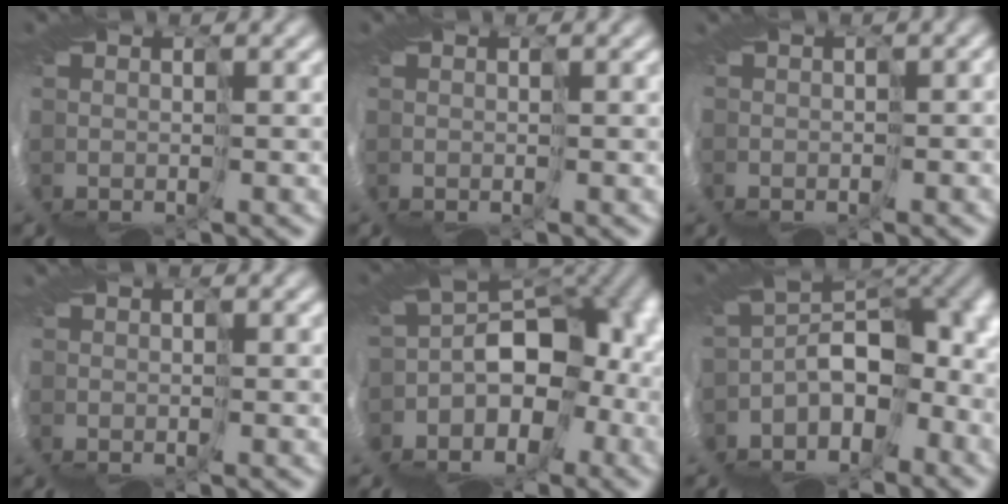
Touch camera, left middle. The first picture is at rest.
{"total": 0.0}
{"total": 2.6, "force": [-2.1, 1.0, 1.1], "torque": [-0.012, 0.004, -0.030]}
{"total": 1.0, "force": [-1.0, 0.3, 0.2], "torque": [-0.003, 0.002, -0.019]}
{"total": 11.5, "force": [-3.3, 7.9, 7.8], "torque": [-0.120, -0.007, -0.026]}
{"total": 10.2, "force": [-2.9, 6.0, 7.8], "torque": [-0.132, -0.004, -0.010]}